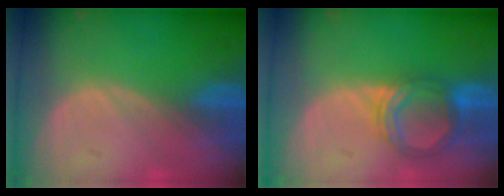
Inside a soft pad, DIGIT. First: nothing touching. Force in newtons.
{"total": 5.5, "press": 5.5, "slide": 0.7}